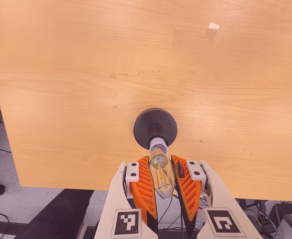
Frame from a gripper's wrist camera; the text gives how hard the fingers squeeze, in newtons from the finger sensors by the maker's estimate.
{"total": 23.5, "left": 25.8, "right": 21.1}